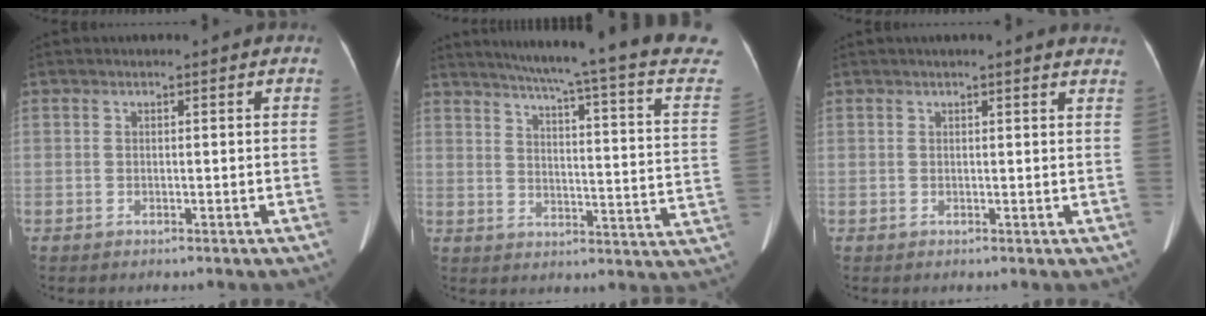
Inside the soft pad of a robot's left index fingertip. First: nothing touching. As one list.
[{"total": 23.9, "force": [20.2, -0.7, 12.8], "torque": [-0.185, -0.065, 0.238]}, {"total": 6.4, "force": [5.8, 0.4, 2.7], "torque": [-0.031, 0.010, 0.047]}]